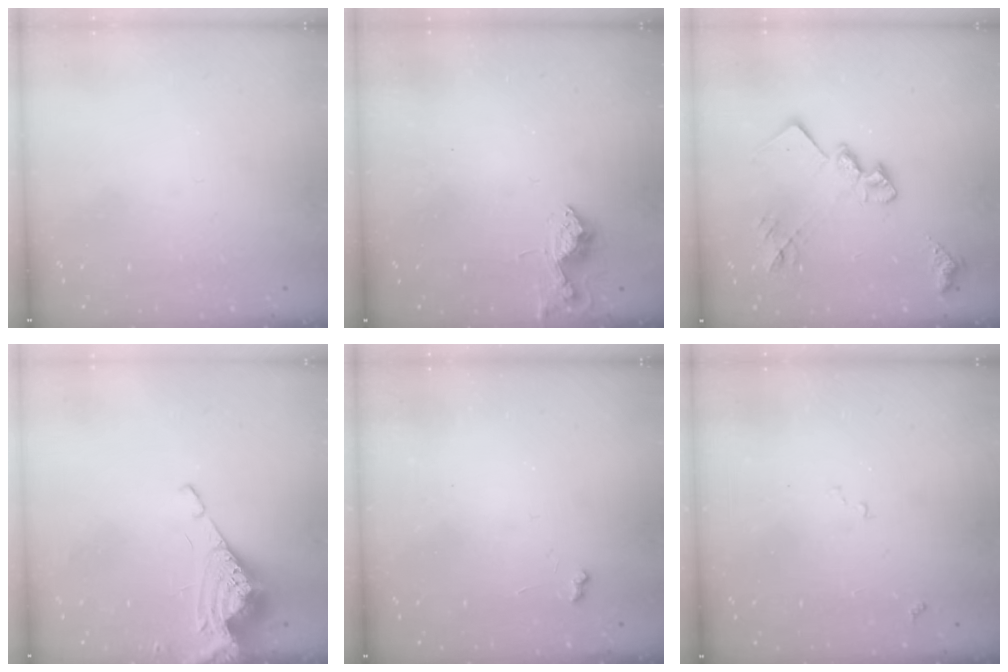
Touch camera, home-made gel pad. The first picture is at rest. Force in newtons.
{"total": 9.1, "press": 9.1, "slide": 0.4}
{"total": 17.8, "press": 17.7, "slide": 0.9}
{"total": 8.5, "press": 8.4, "slide": 1.1}
{"total": 3.0, "press": 3.0, "slide": 0.4}
{"total": 7.4, "press": 7.4, "slide": 0.9}